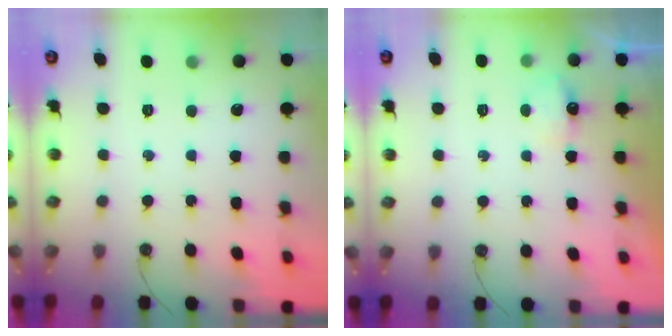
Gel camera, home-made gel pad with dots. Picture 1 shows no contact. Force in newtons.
{"total": 5.3, "press": 5.2, "slide": 0.9}